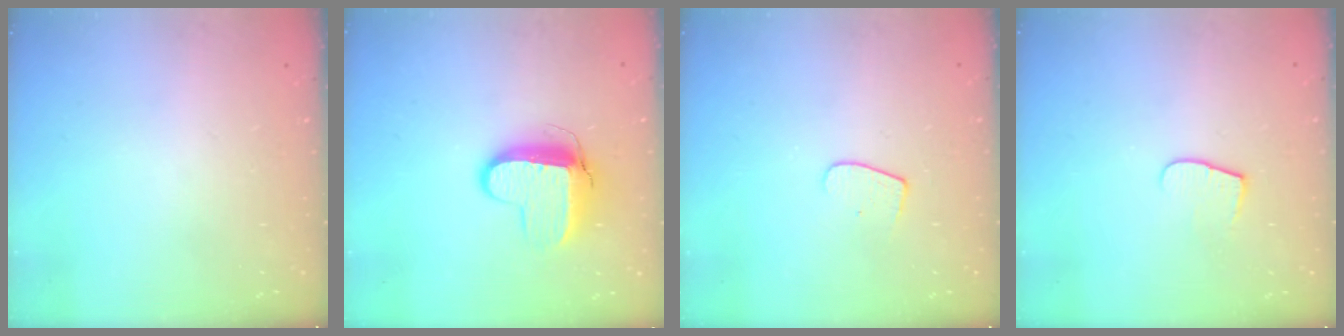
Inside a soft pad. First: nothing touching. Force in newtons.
{"total": 9.9, "press": 9.9, "slide": 0.9}
{"total": 5.0, "press": 5.0, "slide": 0.4}
{"total": 5.7, "press": 5.7, "slide": 0.5}